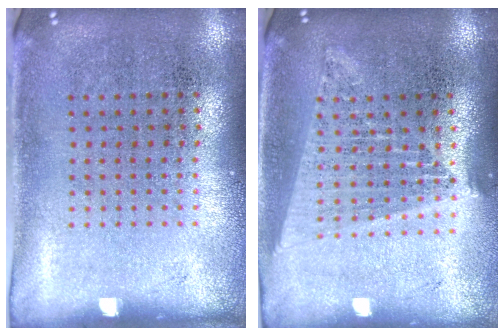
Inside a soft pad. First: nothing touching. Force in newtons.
{"total": 1.7, "press": 1.6, "slide": 0.7}